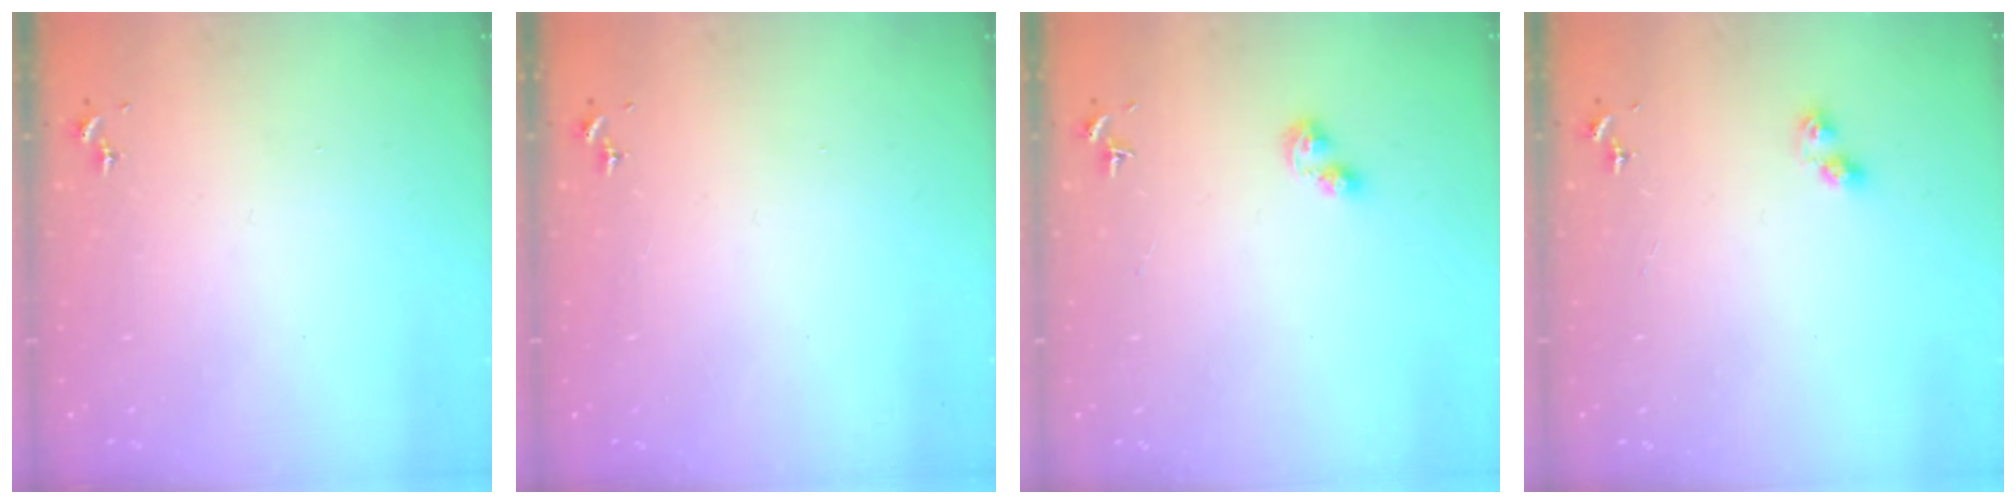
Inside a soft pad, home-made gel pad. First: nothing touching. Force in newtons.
{"total": 0.0}
{"total": 3.4, "press": 3.4, "slide": 0.4}
{"total": 5.9, "press": 5.9, "slide": 0.2}